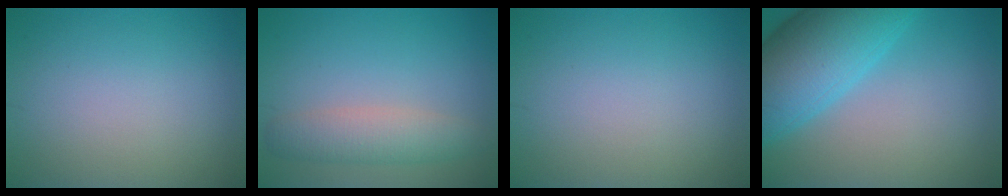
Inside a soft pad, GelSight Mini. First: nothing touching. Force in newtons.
{"total": 3.6, "press": 3.6, "slide": 0.3}
{"total": 0.0}
{"total": 10.4, "press": 10.4, "slide": 0.3}